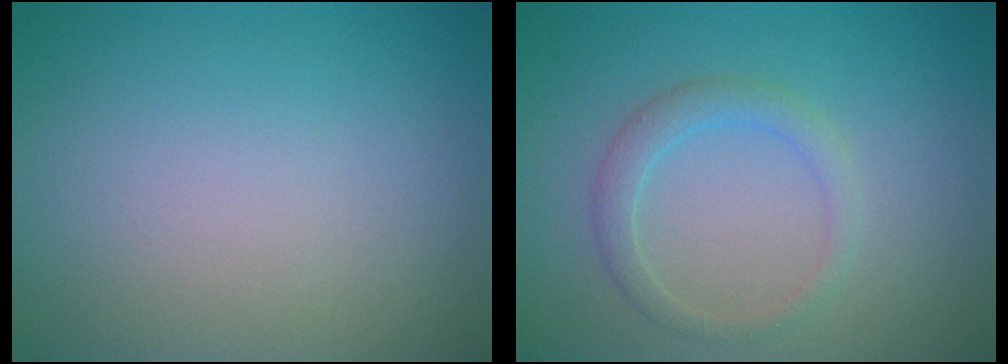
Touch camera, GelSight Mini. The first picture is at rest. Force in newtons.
{"total": 2.0, "press": 2.0, "slide": 0.1}